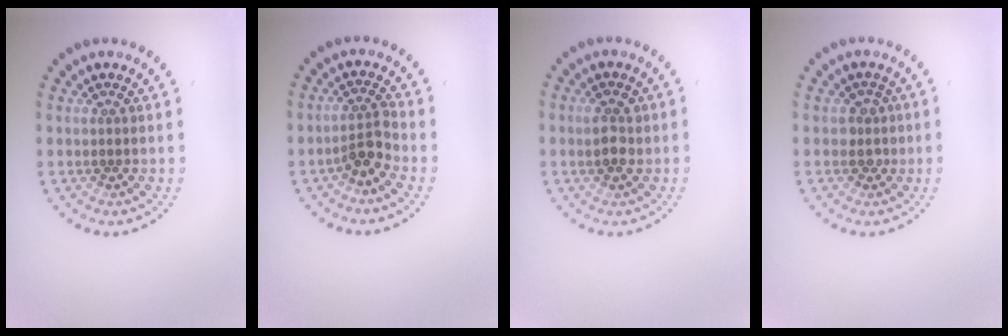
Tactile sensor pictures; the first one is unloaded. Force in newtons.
{"total": 2.4, "press": 1.8, "slide": 1.5}
{"total": 1.9, "press": 1.8, "slide": 0.5}
{"total": 1.5, "press": 1.2, "slide": 0.8}